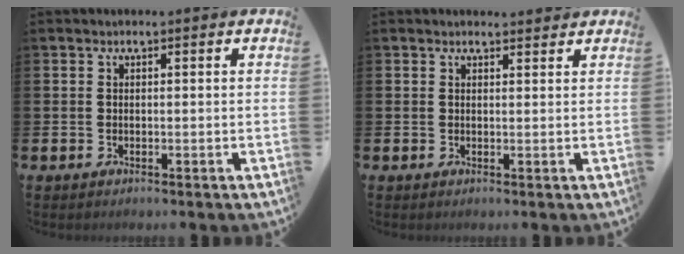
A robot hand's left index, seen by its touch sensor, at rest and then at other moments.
{"total": 1.3, "force": [1.3, 0.2, 0.1], "torque": [0.004, -0.004, 0.022]}